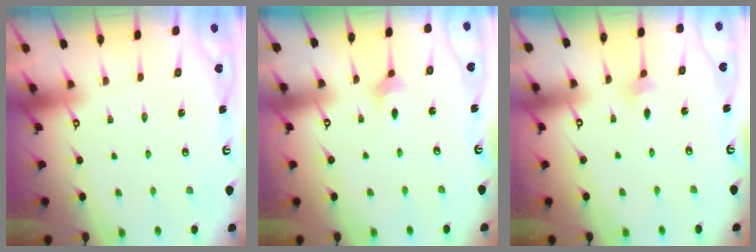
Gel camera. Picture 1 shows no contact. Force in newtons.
{"total": 3.9, "press": 3.9, "slide": 0.7}
{"total": 2.1, "press": 2.1, "slide": 0.4}